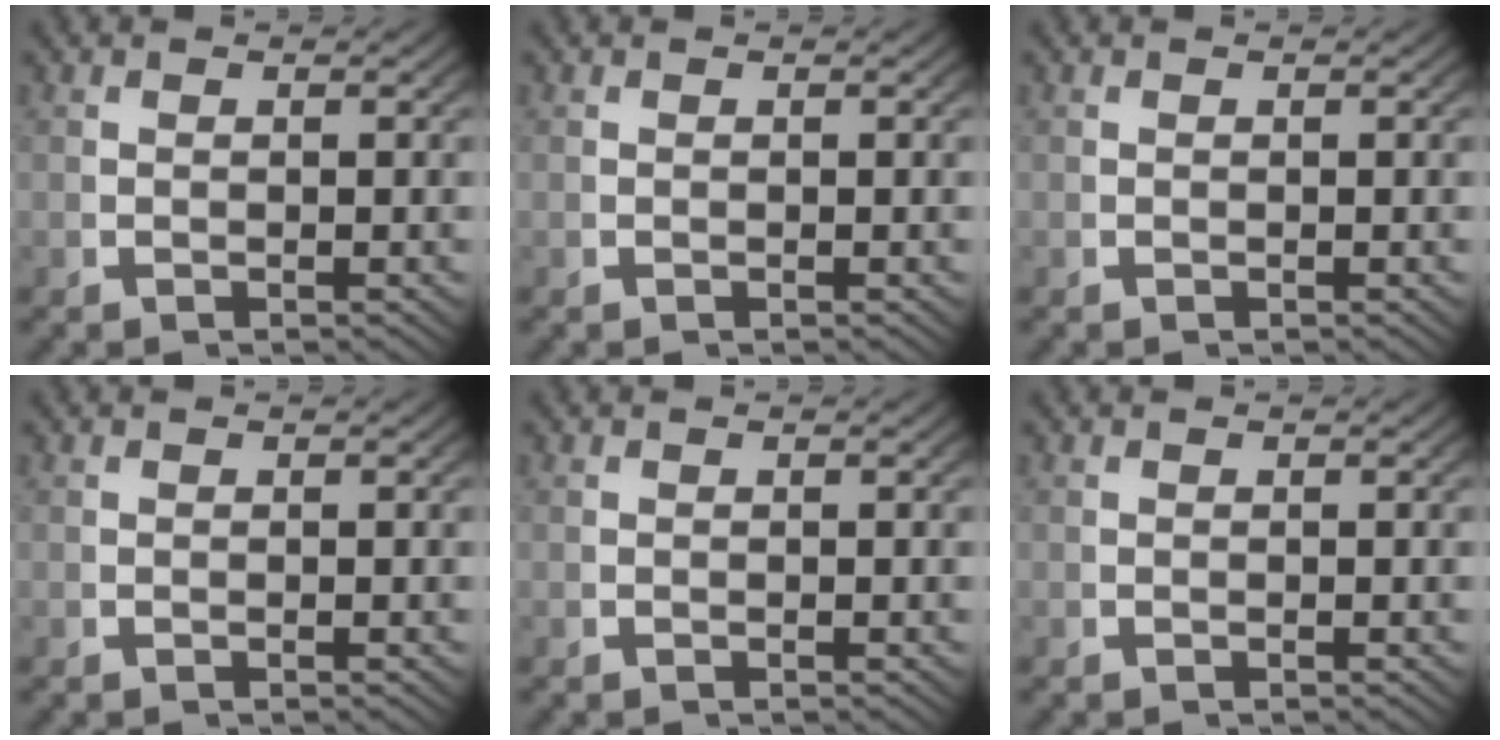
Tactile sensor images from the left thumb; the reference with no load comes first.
{"total": 0.0}
{"total": 0.0}
{"total": 0.0}
{"total": 0.0}
{"total": 0.0}